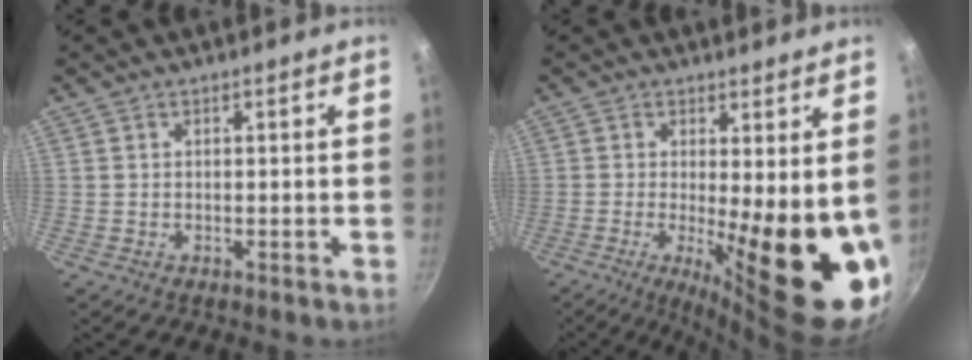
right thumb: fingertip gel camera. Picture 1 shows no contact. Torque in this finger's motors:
{"motor_torque": [1.03, 3.98, 1.34, -0.12, 0.17]}